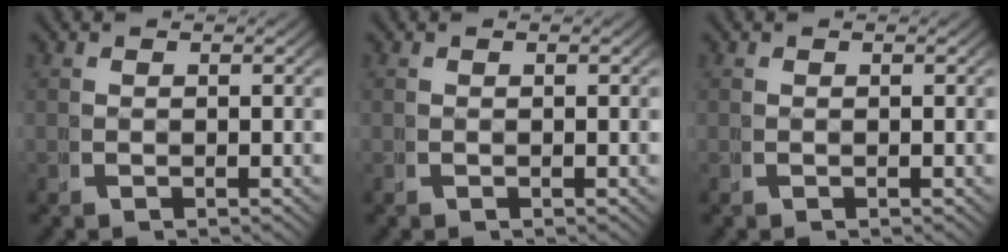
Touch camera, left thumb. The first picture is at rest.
{"total": 0.0}
{"total": 0.0}